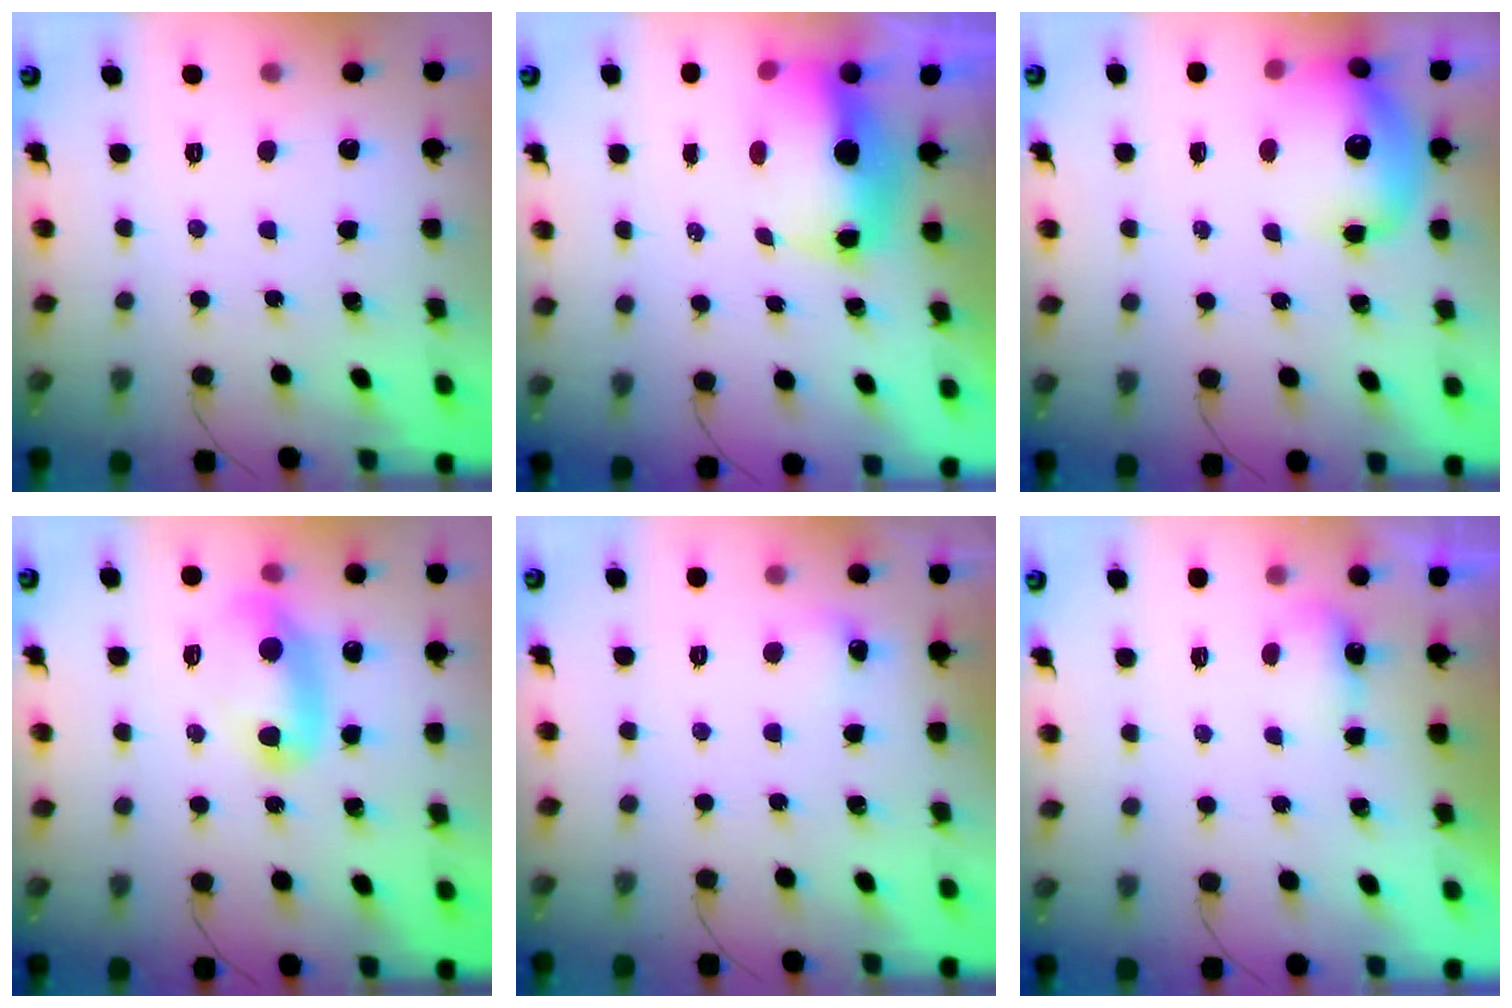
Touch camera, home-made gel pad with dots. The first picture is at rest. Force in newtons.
{"total": 9.7, "press": 9.5, "slide": 1.9}
{"total": 13.9, "press": 13.6, "slide": 3.2}
{"total": 9.8, "press": 9.7, "slide": 1.3}
{"total": 4.3, "press": 4.1, "slide": 1.0}
{"total": 11.2, "press": 4.2, "slide": 10.3}